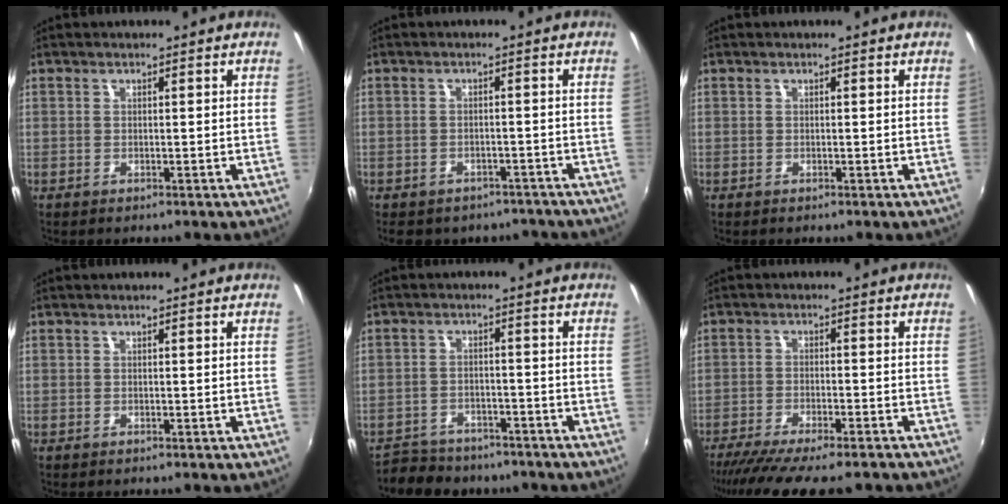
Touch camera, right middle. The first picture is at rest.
{"total": 8.9, "force": [-7.1, 4.6, 2.9], "torque": [-0.065, -0.007, -0.083]}
{"total": 0.0}
{"total": 0.0}
{"total": 10.5, "force": [-8.7, 4.9, 3.1], "torque": [-0.084, -0.002, -0.129]}
{"total": 13.5, "force": [-11.4, 2.0, 7.0], "torque": [-0.145, -0.045, -0.177]}